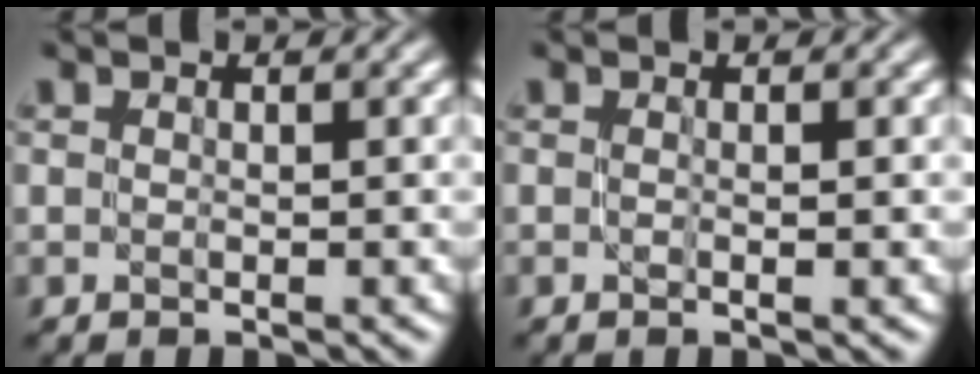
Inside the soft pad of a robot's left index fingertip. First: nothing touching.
{"total": 0.9, "force": [-0.1, 0.2, 0.9], "torque": [-0.013, -0.005, -0.004]}